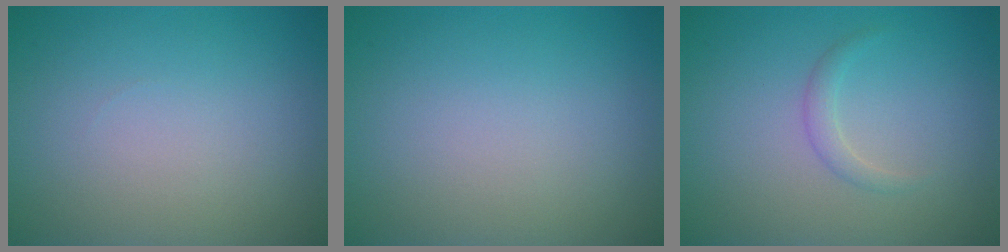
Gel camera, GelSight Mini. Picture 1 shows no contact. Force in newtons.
{"total": 0.0}
{"total": 1.2, "press": 1.1, "slide": 0.1}